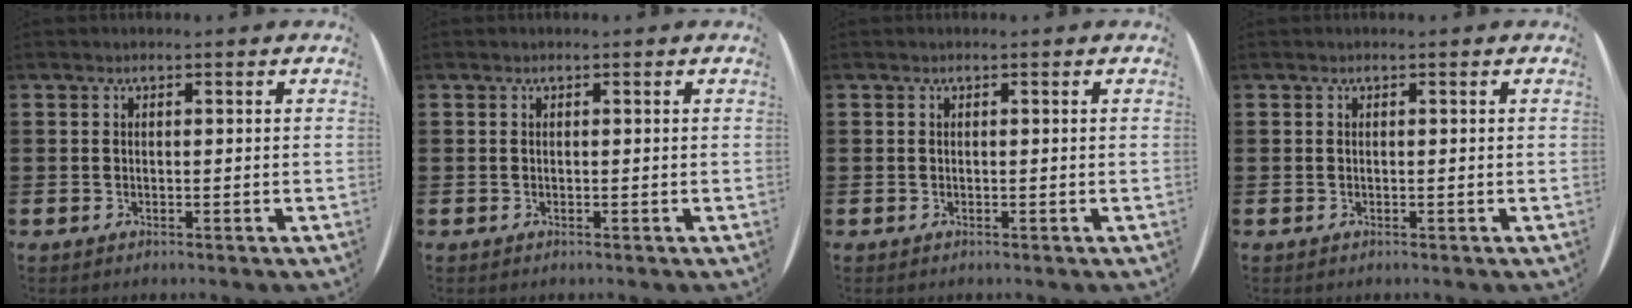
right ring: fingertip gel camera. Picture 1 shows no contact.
{"total": 0.0}
{"total": 0.0}
{"total": 0.0}